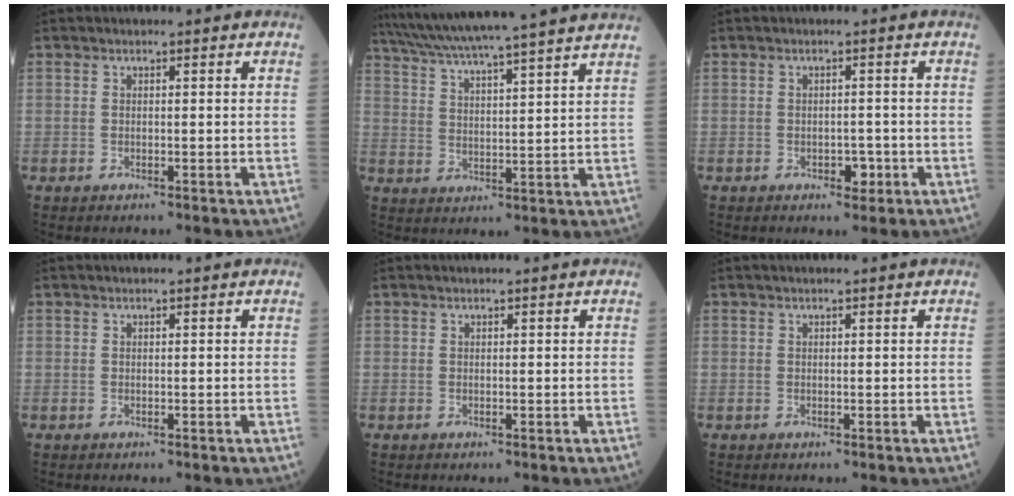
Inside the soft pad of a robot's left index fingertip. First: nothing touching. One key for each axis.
{"total": 20.9, "fx": 18.6, "fy": -1.1, "fz": 9.5, "tx": -0.171, "ty": -0.005, "tz": 0.261}
{"total": 2.5, "fx": -1.1, "fy": 1.4, "fz": 1.7, "tx": -0.021, "ty": 0.004, "tz": -0.011}
{"total": 0.0}
{"total": 0.0}
{"total": 0.8, "fx": 0.7, "fy": 0.1, "fz": 0.4, "tx": -0.003, "ty": 0.013, "tz": 0.011}